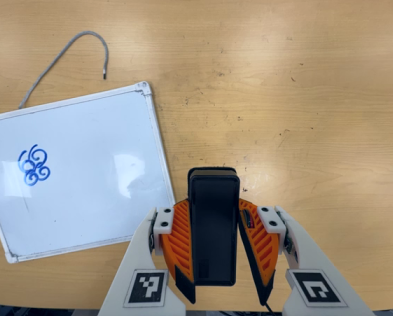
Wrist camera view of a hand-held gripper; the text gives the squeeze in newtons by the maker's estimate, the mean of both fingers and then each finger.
{"total": 5.9, "left": 4.7, "right": 7.1}